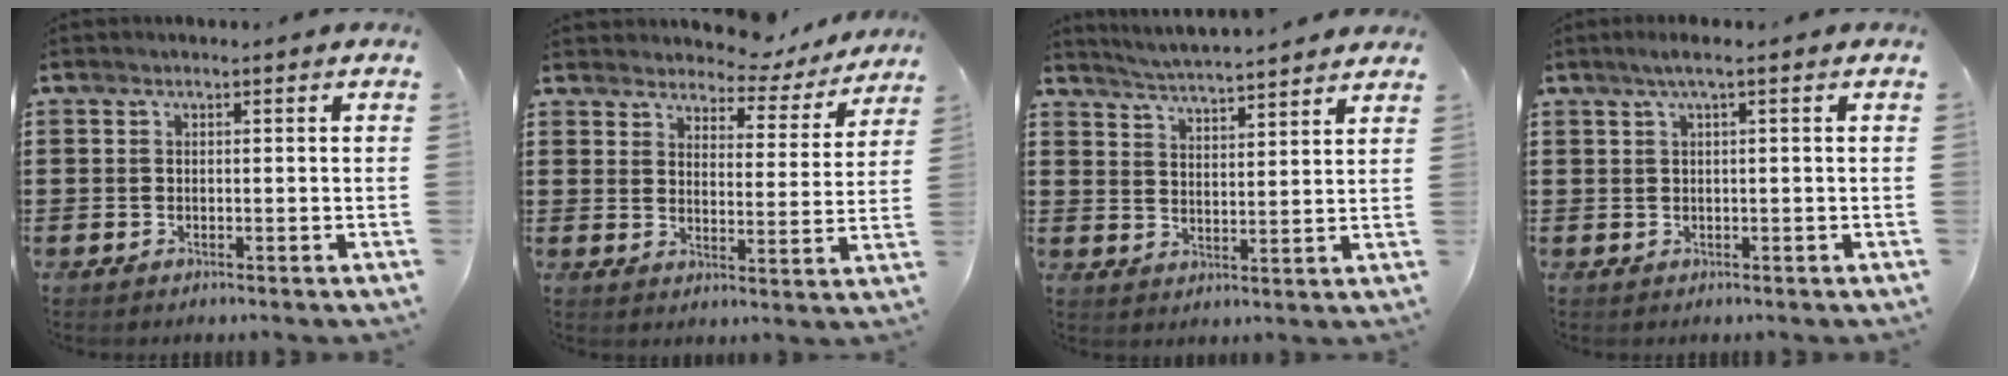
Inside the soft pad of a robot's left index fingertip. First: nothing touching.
{"total": 4.2, "force": [4.0, 1.2, 0.6], "torque": [-0.030, -0.028, 0.065]}
{"total": 4.3, "force": [4.3, -0.1, 0.3], "torque": [-0.024, -0.025, 0.074]}
{"total": 1.8, "force": [0.6, 0.0, 1.8], "torque": [-0.032, -0.003, 0.010]}